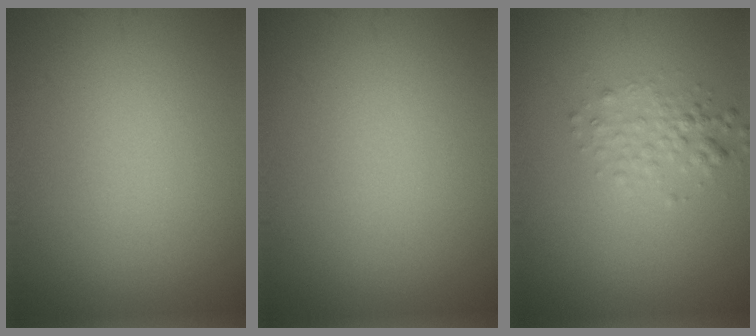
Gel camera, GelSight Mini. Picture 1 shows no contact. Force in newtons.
{"total": 0.0}
{"total": 2.0, "press": 2.0, "slide": 0.1}